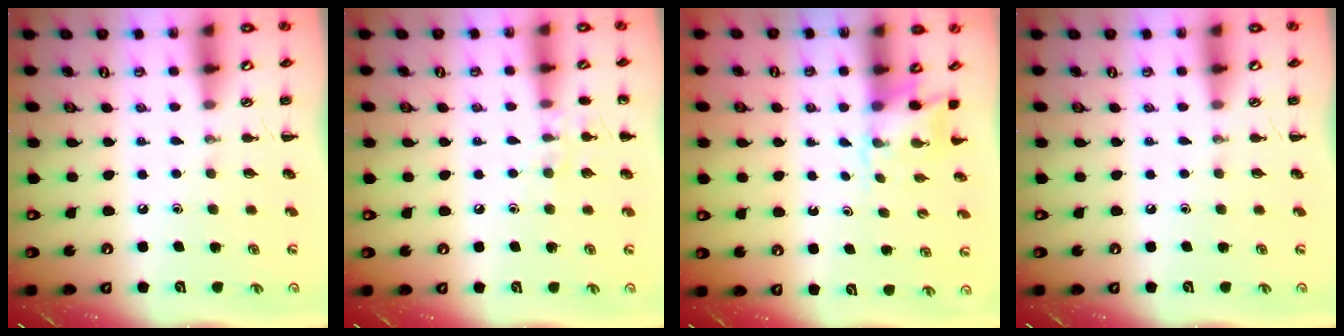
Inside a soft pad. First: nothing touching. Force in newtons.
{"total": 7.1, "press": 6.8, "slide": 2.0}
{"total": 2.5, "press": 2.3, "slide": 1.0}
{"total": 0.0}